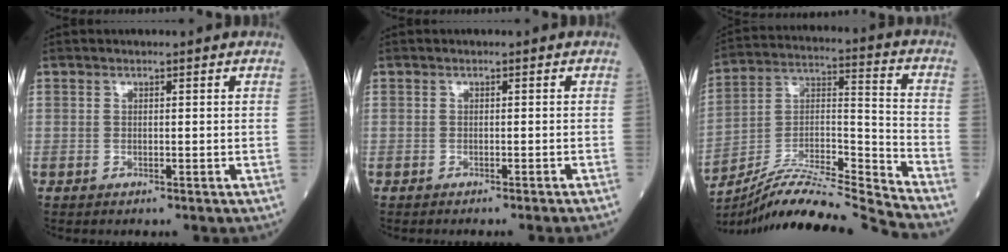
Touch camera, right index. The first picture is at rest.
{"total": 3.2, "force": [-2.8, -0.9, 1.4], "torque": [-0.008, 0.005, -0.036]}
{"total": 17.8, "force": [-16.7, -2.0, 5.8], "torque": [-0.107, 0.021, -0.293]}